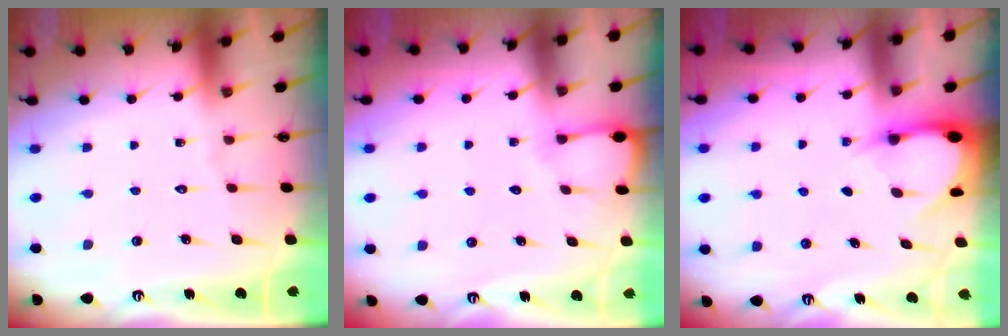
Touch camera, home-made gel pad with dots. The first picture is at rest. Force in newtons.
{"total": 2.8, "press": 2.8, "slide": 0.4}
{"total": 2.9, "press": 2.9, "slide": 0.3}